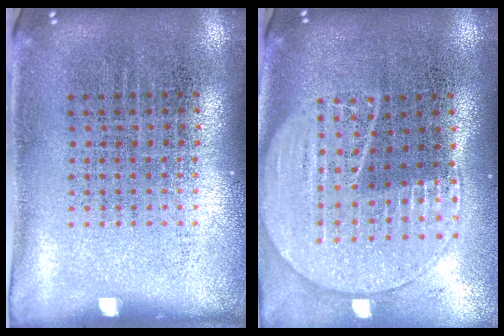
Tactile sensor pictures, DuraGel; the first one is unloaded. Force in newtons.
{"total": 1.9, "press": 1.8, "slide": 0.8}